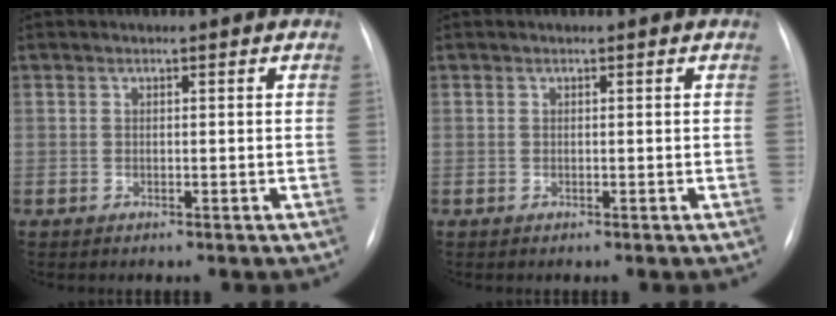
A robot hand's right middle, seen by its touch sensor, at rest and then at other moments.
{"total": 0.0}